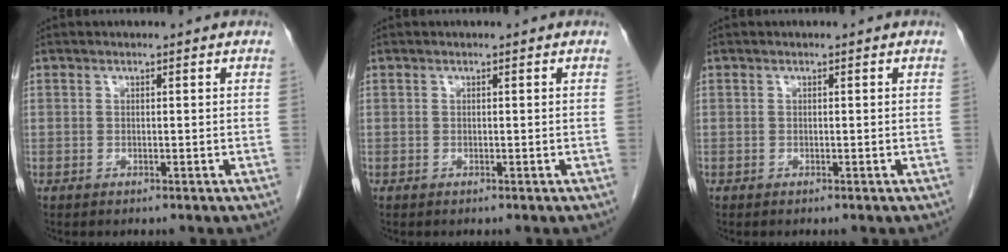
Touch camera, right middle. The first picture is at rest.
{"total": 0.0}
{"total": 0.0}